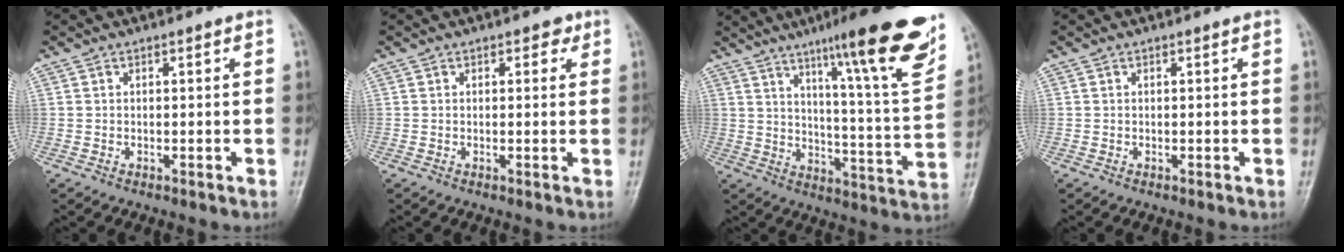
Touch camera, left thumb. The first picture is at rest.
{"total": 1.7, "force": [0.9, 1.2, 1.0], "torque": [0.002, 0.000, 0.007]}
{"total": 21.7, "force": [13.5, 2.4, 16.8], "torque": [-0.213, -0.062, 0.198]}
{"total": 0.0}